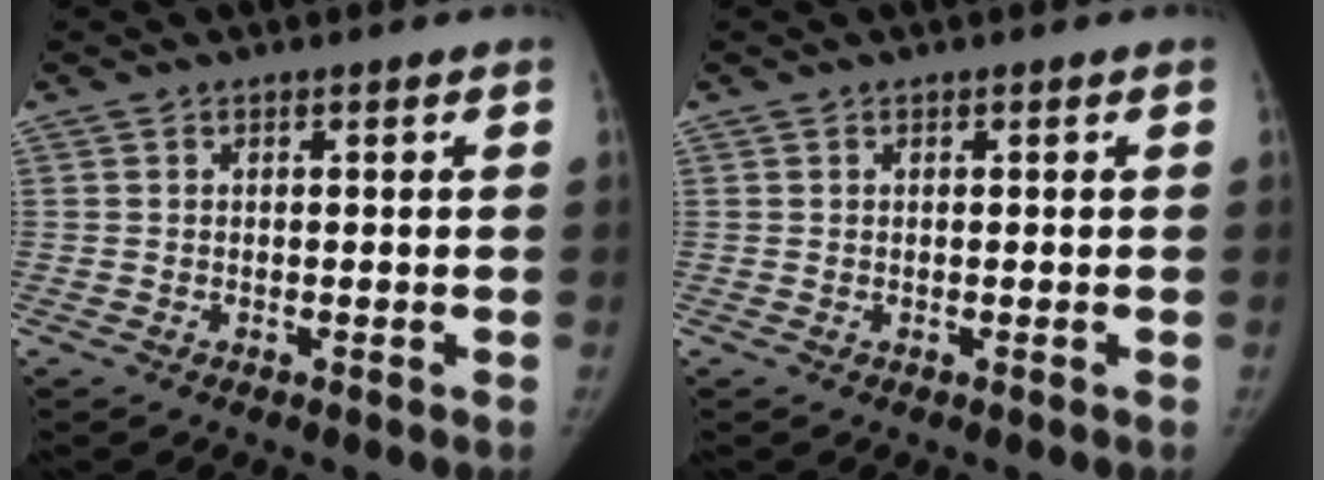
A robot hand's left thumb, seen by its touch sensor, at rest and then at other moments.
{"total": 0.0}